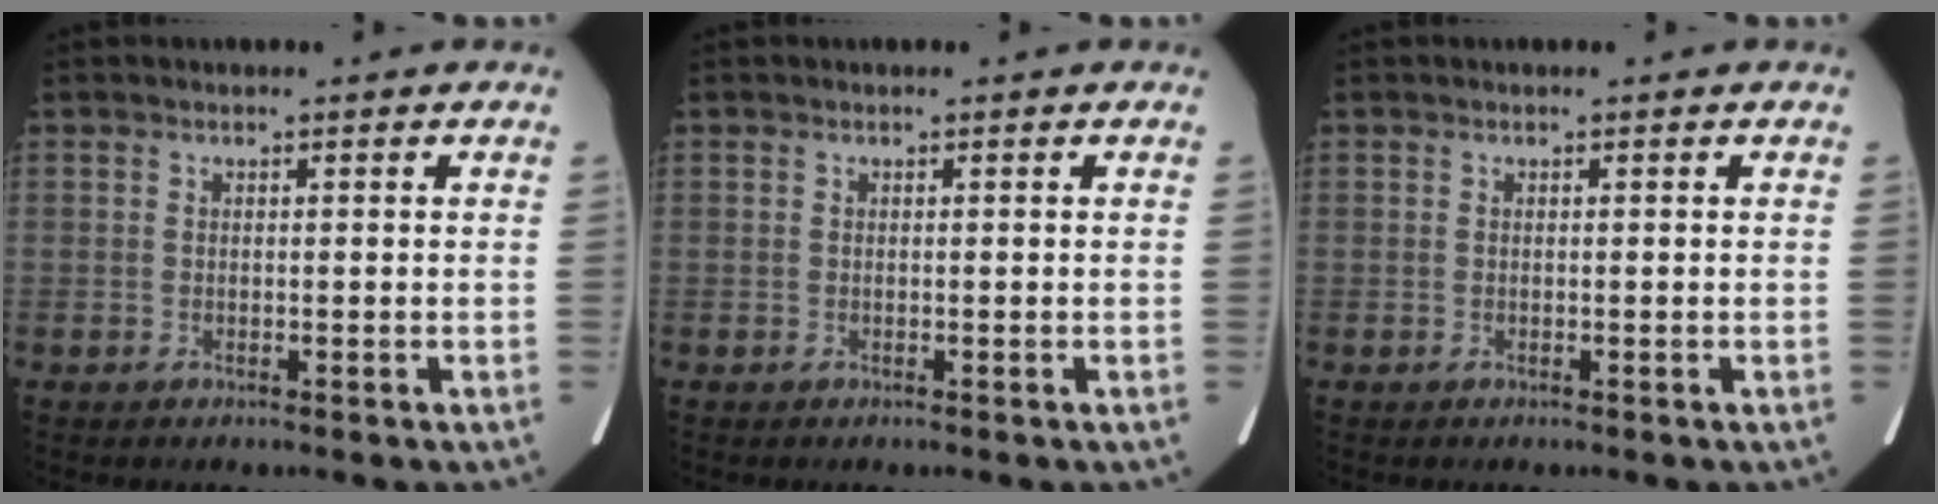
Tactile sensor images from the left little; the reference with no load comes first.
{"total": 0.0}
{"total": 0.0}